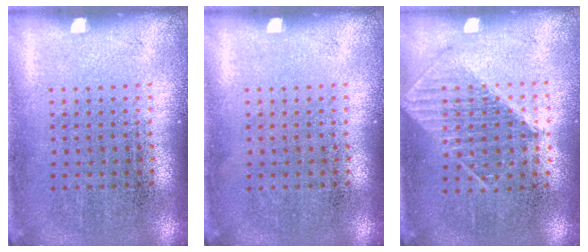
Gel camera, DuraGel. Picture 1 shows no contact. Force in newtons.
{"total": 0.0}
{"total": 1.0, "press": 0.9, "slide": 0.3}